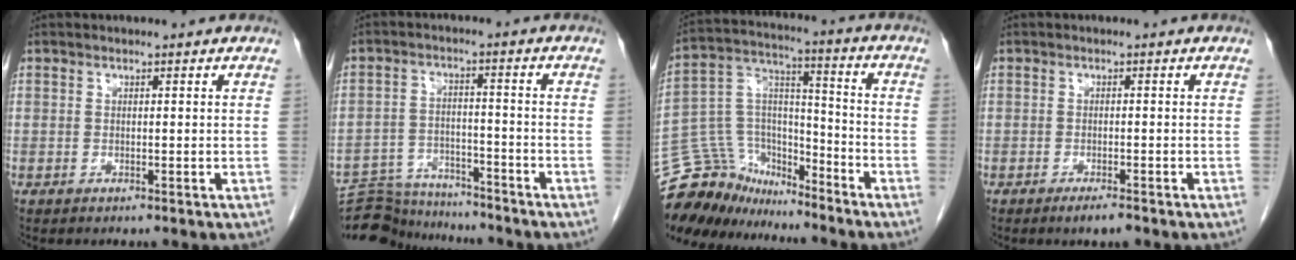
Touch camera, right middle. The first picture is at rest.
{"total": 12.3, "force": [-11.9, 2.7, 1.5], "torque": [-0.029, 0.016, -0.183]}
{"total": 14.5, "force": [-13.4, 5.1, 1.9], "torque": [-0.038, 0.057, -0.244]}
{"total": 2.2, "force": [-1.6, 0.3, 1.5], "torque": [-0.027, -0.004, -0.023]}